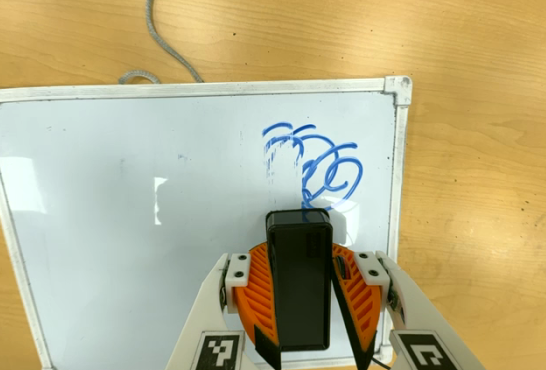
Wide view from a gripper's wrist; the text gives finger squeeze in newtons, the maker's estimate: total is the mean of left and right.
{"total": 8.9, "left": 9.0, "right": 8.7}